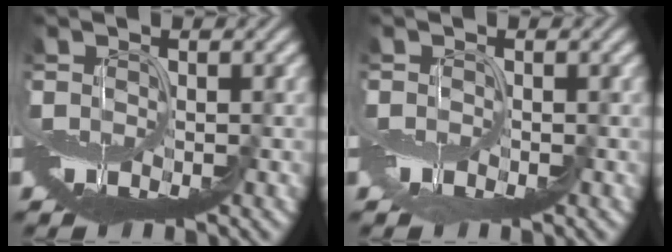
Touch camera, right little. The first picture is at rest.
{"total": 0.7, "force": [-0.2, -0.3, -0.6], "torque": [0.011, 0.001, -0.004]}